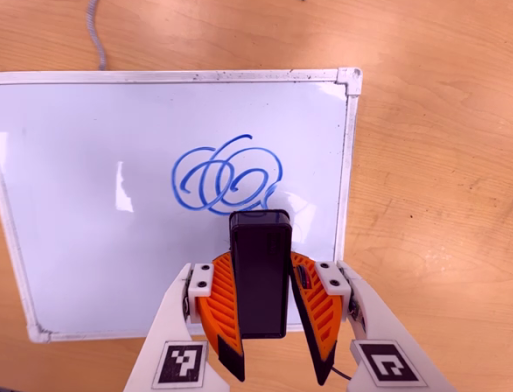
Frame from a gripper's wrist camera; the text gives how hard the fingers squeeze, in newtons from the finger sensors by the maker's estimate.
{"total": 6.7, "left": 6.3, "right": 7.0}